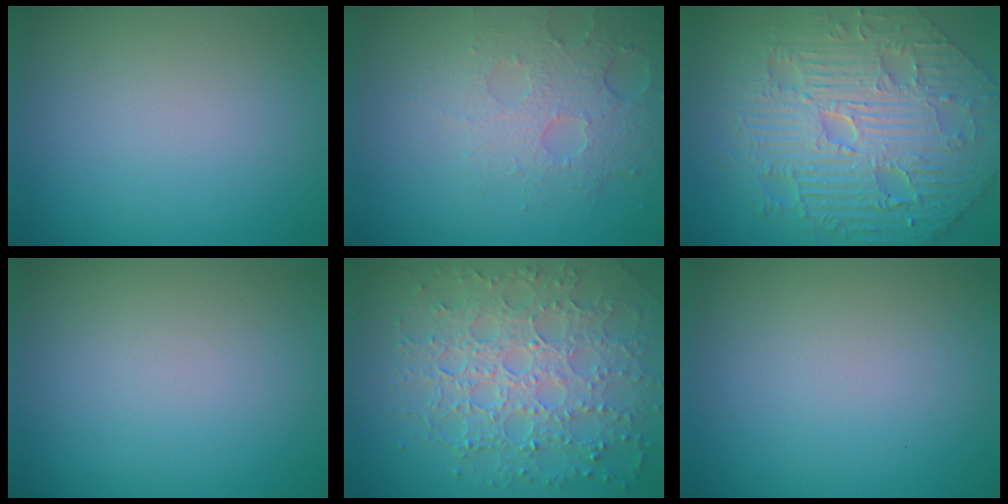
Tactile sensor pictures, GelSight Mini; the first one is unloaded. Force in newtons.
{"total": 3.7, "press": 3.4, "slide": 1.5}
{"total": 9.9, "press": 7.4, "slide": 6.6}
{"total": 0.0}
{"total": 7.8, "press": 5.7, "slide": 5.2}
{"total": 0.0}